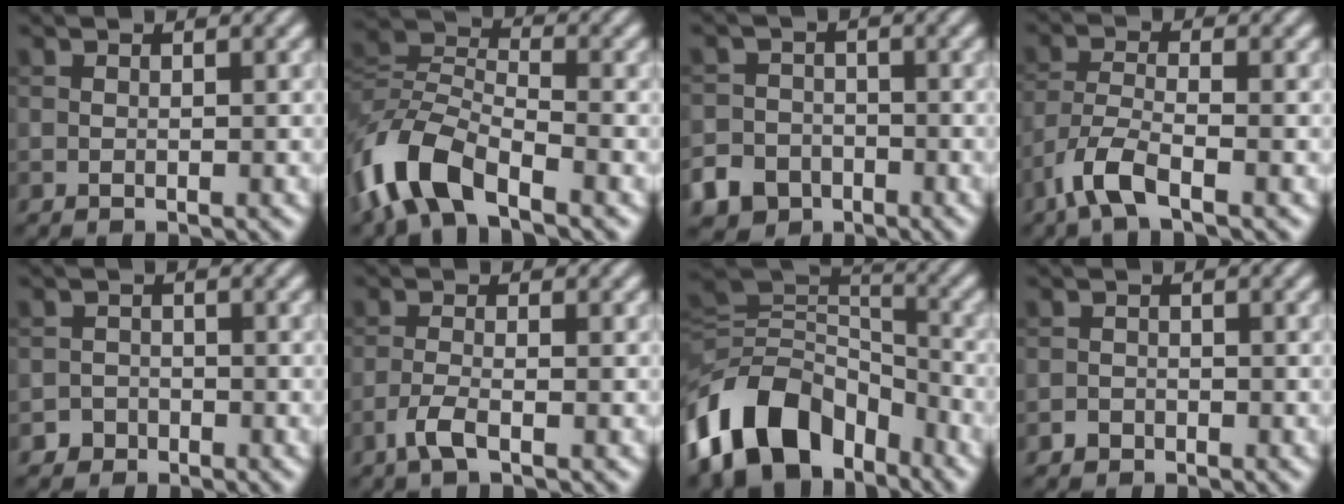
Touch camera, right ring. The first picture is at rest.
{"total": 8.1, "force": [-4.7, 4.0, 5.4], "torque": [-0.109, 0.002, -0.106]}
{"total": 6.9, "force": [-4.5, 5.1, 1.4], "torque": [-0.016, -0.020, -0.088]}
{"total": 4.7, "force": [-3.1, 1.4, 3.3], "torque": [-0.075, -0.007, -0.073]}
{"total": 1.6, "force": [-1.1, 1.1, -0.1], "torque": [0.011, 0.008, -0.022]}
{"total": 2.3, "force": [-1.3, 0.6, 1.8], "torque": [-0.043, 0.000, -0.035]}
{"total": 11.7, "force": [-6.2, 7.5, 6.6], "torque": [-0.120, 0.014, -0.128]}
{"total": 1.1, "force": [-0.8, 0.8, 0.1], "torque": [0.004, 0.003, -0.015]}